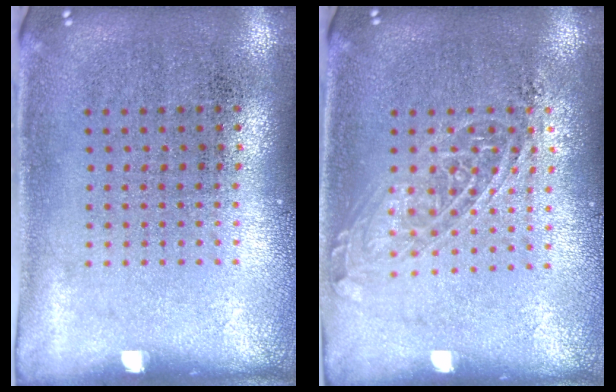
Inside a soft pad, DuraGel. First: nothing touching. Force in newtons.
{"total": 1.5, "press": 1.3, "slide": 0.6}